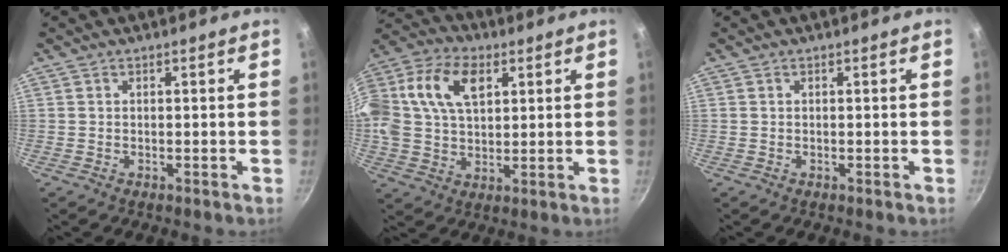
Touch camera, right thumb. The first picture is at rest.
{"total": 21.6, "force": [6.3, 14.5, 14.8], "torque": [-0.322, 0.028, 0.104]}
{"total": 0.0}